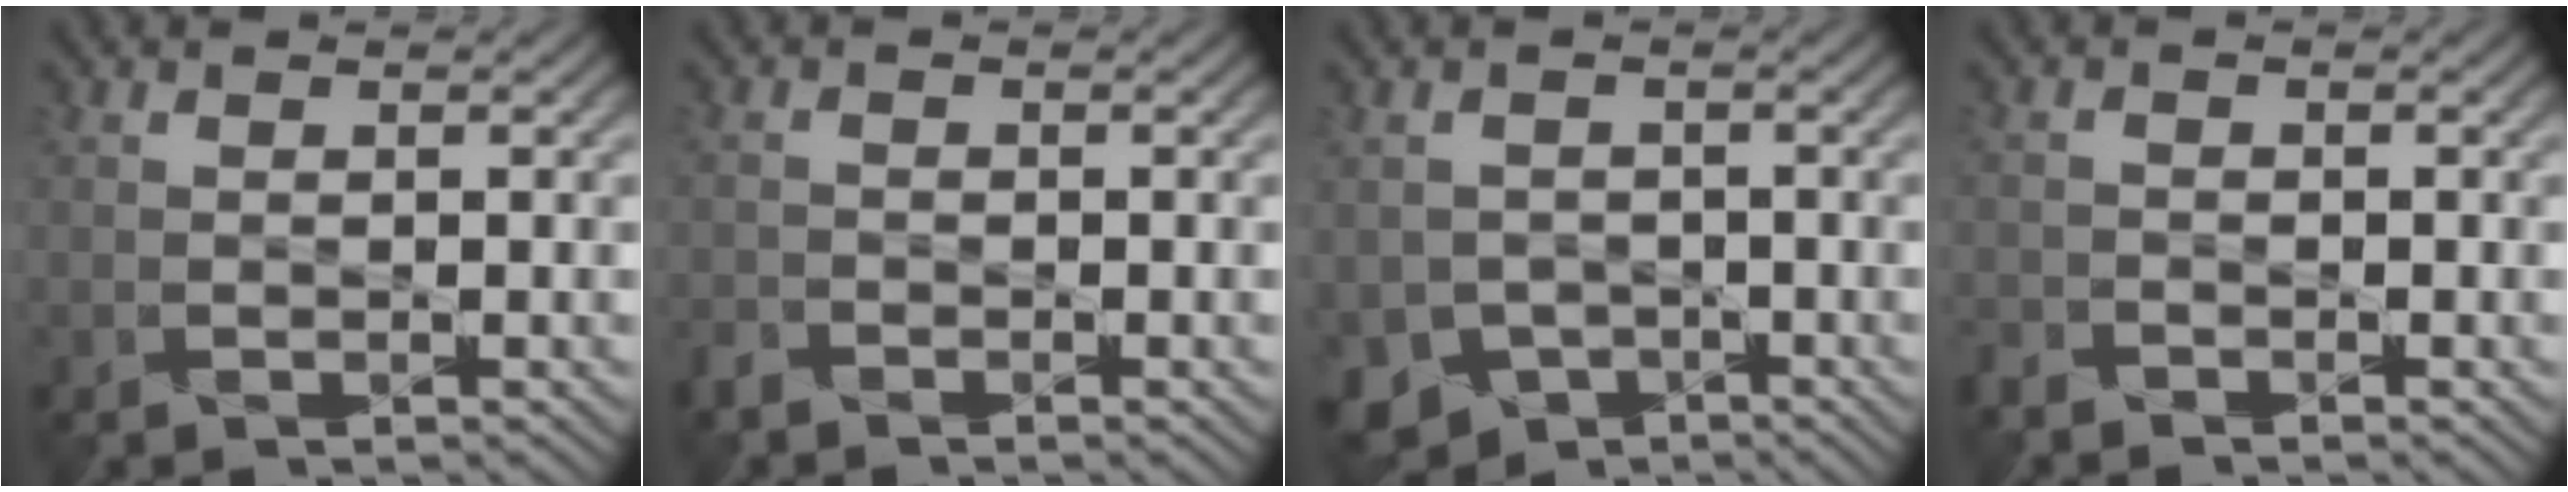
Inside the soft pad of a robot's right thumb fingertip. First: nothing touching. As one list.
[{"total": 1.4, "force": [-1.3, 0.4, 0.3], "torque": [-0.010, -0.002, -0.033]}, {"total": 6.1, "force": [-3.3, 4.6, 2.2], "torque": [-0.048, -0.018, -0.057]}, {"total": 1.7, "force": [-1.6, 0.4, 0.2], "torque": [-0.008, -0.006, -0.042]}]